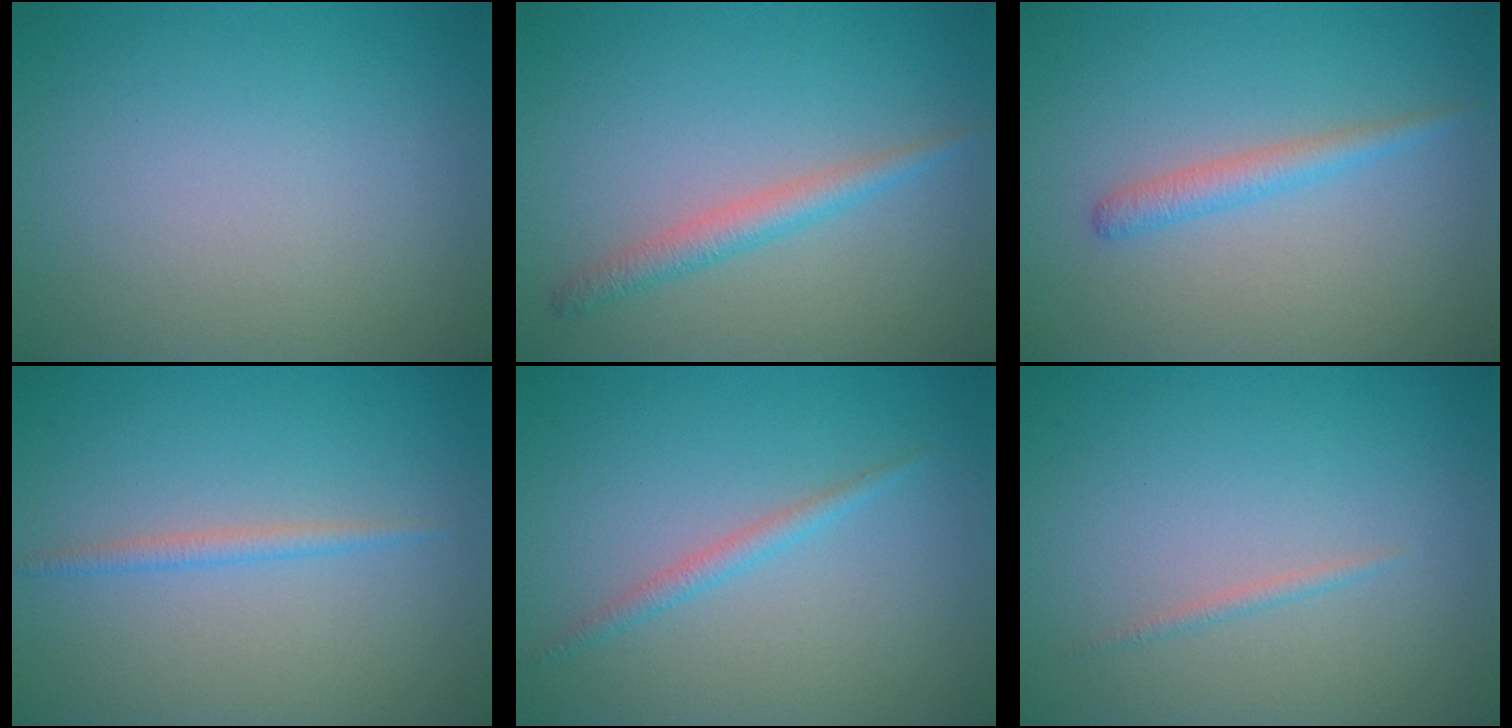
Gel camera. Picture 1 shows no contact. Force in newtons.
{"total": 2.2, "press": 2.2, "slide": 0.1}
{"total": 1.9, "press": 1.8, "slide": 0.1}
{"total": 1.2, "press": 1.2, "slide": 0.1}
{"total": 1.4, "press": 1.4, "slide": 0.1}
{"total": 0.6, "press": 0.6, "slide": 0.0}